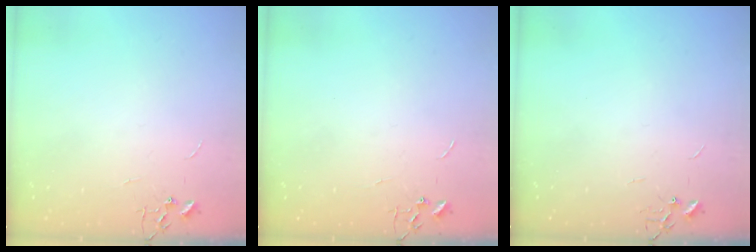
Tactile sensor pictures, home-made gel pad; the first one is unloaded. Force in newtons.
{"total": 0.0}
{"total": 0.0}